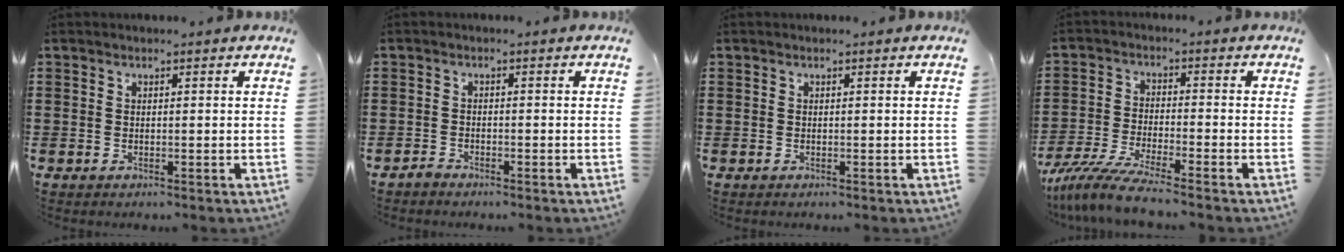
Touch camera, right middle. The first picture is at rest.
{"total": 1.2, "force": [-1.1, 0.3, 0.3], "torque": [-0.010, -0.002, -0.021]}
{"total": 0.0}
{"total": 6.8, "force": [-6.0, -0.2, 3.3], "torque": [-0.083, -0.019, -0.119]}